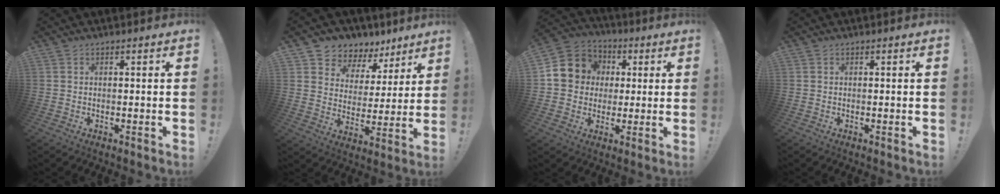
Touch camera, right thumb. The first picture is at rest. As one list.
[{"total": 7.4, "force": [5.0, 5.2, 1.5], "torque": [-0.033, -0.044, 0.099]}, {"total": 11.6, "force": [1.7, 10.8, 3.7], "torque": [-0.053, 0.002, 0.040]}, {"total": 0.0}]